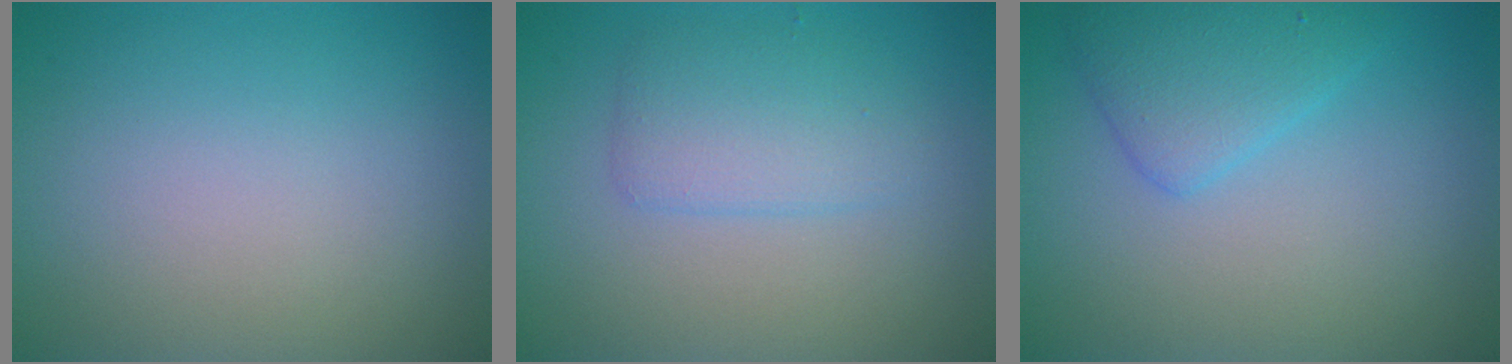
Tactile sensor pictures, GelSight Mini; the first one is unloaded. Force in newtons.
{"total": 2.9, "press": 2.9, "slide": 0.2}
{"total": 3.2, "press": 3.2, "slide": 0.1}